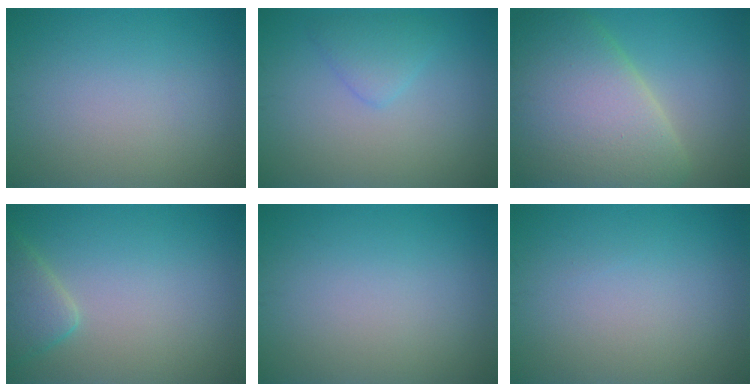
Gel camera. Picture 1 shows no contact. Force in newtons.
{"total": 2.0, "press": 2.0, "slide": 0.0}
{"total": 11.4, "press": 11.4, "slide": 0.5}
{"total": 2.9, "press": 2.9, "slide": 0.2}
{"total": 0.0}
{"total": 0.0}